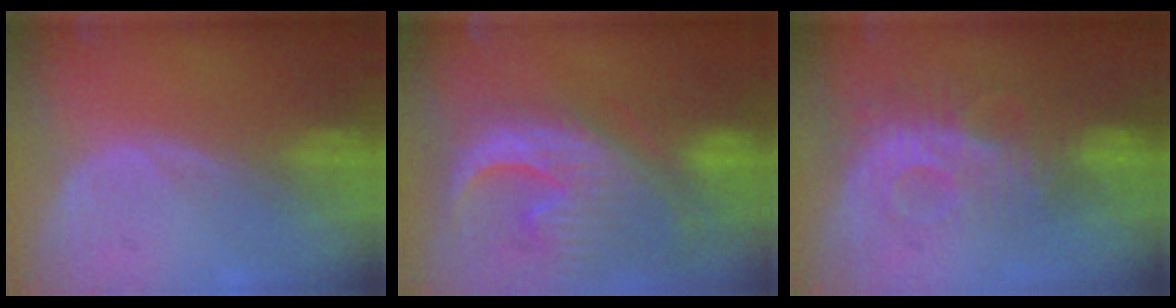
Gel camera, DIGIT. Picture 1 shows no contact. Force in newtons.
{"total": 13.5, "press": 11.5, "slide": 7.0}
{"total": 9.2, "press": 8.1, "slide": 4.4}